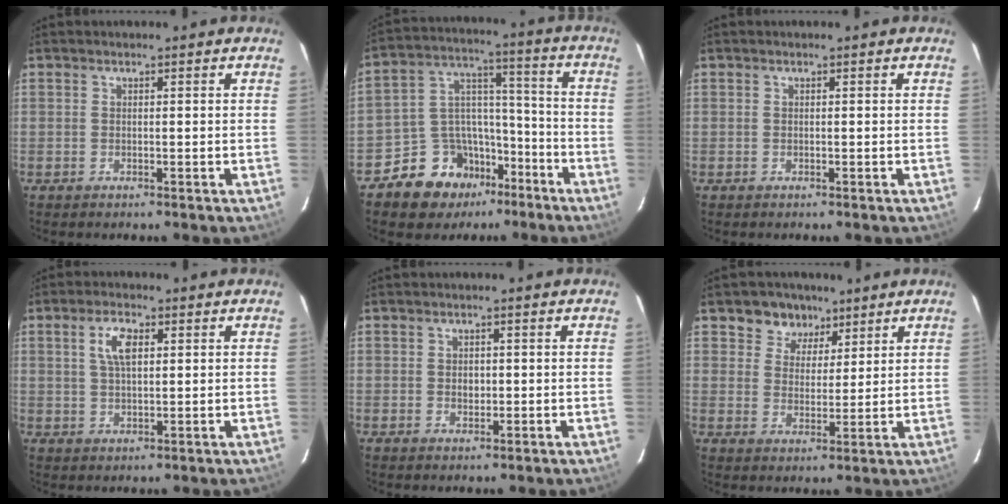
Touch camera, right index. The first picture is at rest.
{"total": 13.5, "force": [-9.3, 9.2, 3.3], "torque": [-0.077, 0.065, -0.145]}
{"total": 0.0}
{"total": 5.0, "force": [1.7, 2.2, 4.1], "torque": [-0.078, 0.008, 0.032]}
{"total": 1.5, "force": [0.1, 1.2, 0.9], "torque": [-0.014, 0.003, 0.001]}
{"total": 6.6, "force": [4.2, 4.9, 1.3], "torque": [-0.019, 0.010, 0.068]}